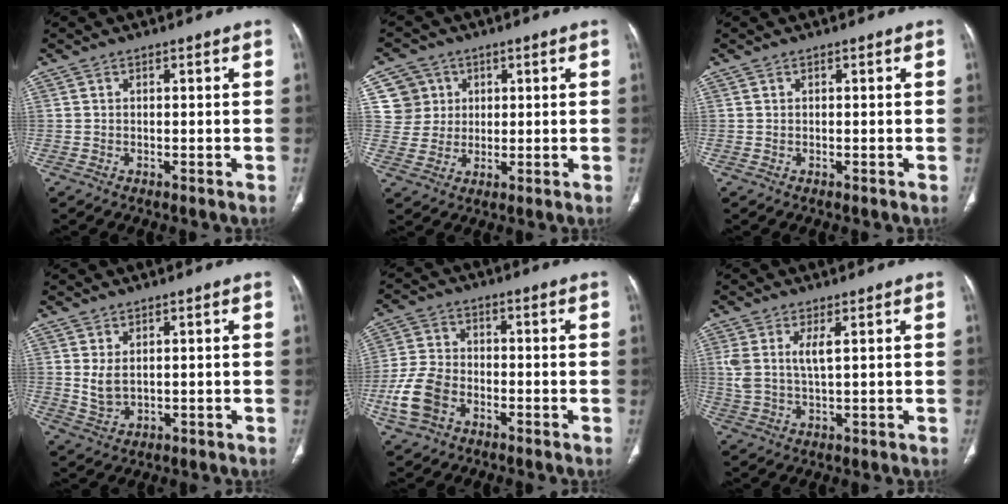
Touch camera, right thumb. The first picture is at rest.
{"total": 6.9, "force": [2.2, 6.5, 0.5], "torque": [0.025, -0.005, 0.042]}
{"total": 0.0}
{"total": 3.6, "force": [0.9, 2.2, 2.7], "torque": [-0.049, -0.008, 0.028]}
{"total": 9.4, "force": [-3.7, 6.5, 5.6], "torque": [-0.120, 0.018, -0.074]}
{"total": 4.8, "force": [1.7, 1.4, 4.3], "torque": [-0.099, -0.009, 0.041]}